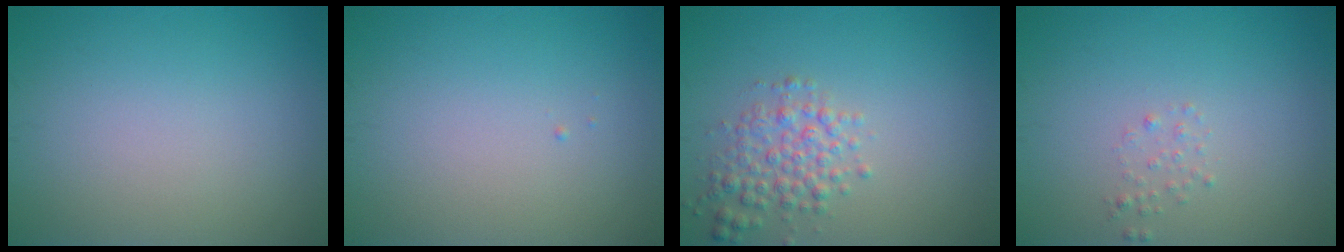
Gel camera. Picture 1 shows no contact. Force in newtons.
{"total": 0.0}
{"total": 3.0, "press": 3.0, "slide": 0.1}
{"total": 0.8, "press": 0.8, "slide": 0.1}